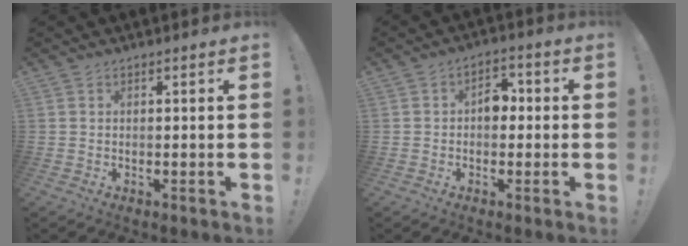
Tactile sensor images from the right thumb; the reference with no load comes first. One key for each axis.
{"total": 6.2, "fx": -0.3, "fy": 4.8, "fz": 4.0, "tx": -0.046, "ty": 0.012, "tz": -0.009}